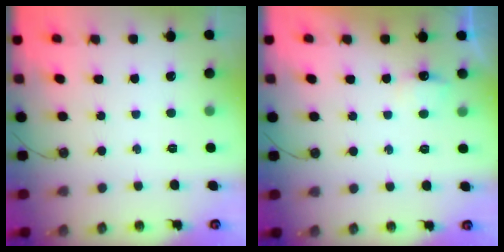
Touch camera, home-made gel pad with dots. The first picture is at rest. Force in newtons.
{"total": 5.2, "press": 5.1, "slide": 1.0}